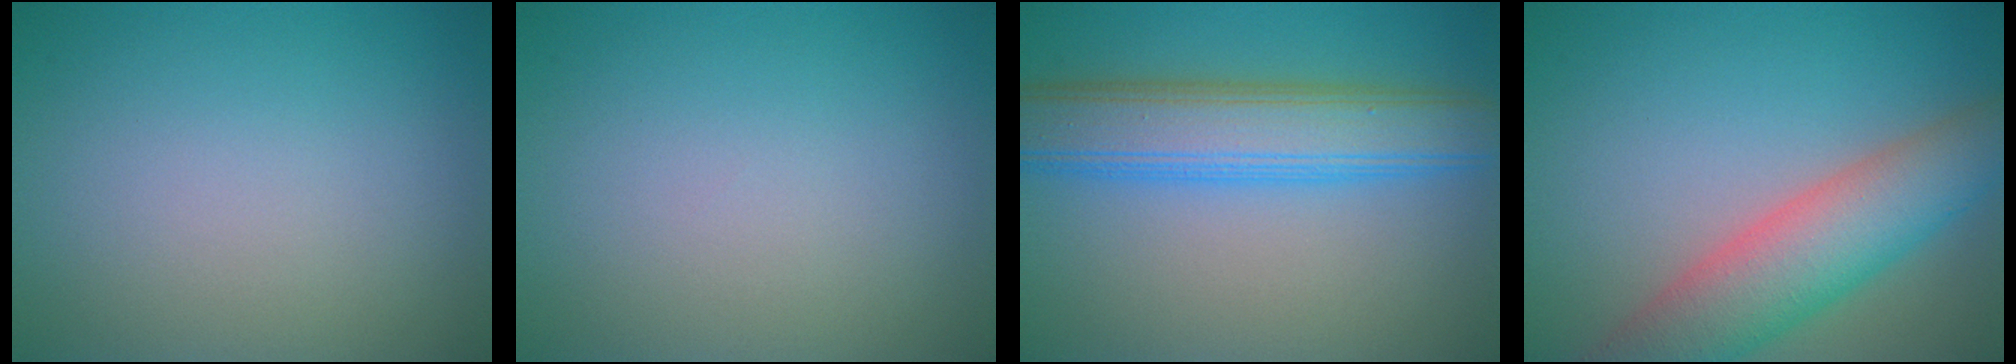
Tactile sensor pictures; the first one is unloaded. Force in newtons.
{"total": 0.0}
{"total": 7.1, "press": 7.1, "slide": 0.1}
{"total": 7.6, "press": 7.6, "slide": 0.5}